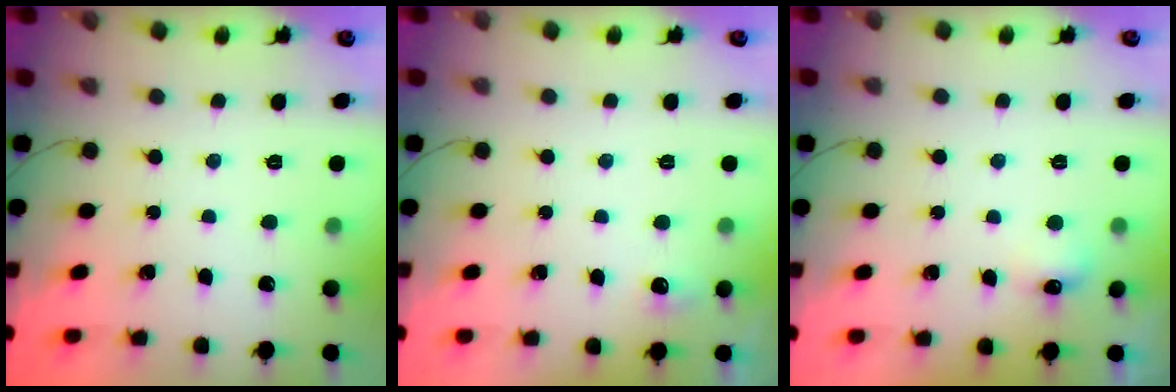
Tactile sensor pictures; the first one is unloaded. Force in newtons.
{"total": 7.7, "press": 3.7, "slide": 6.7}
{"total": 5.1, "press": 5.0, "slide": 1.3}